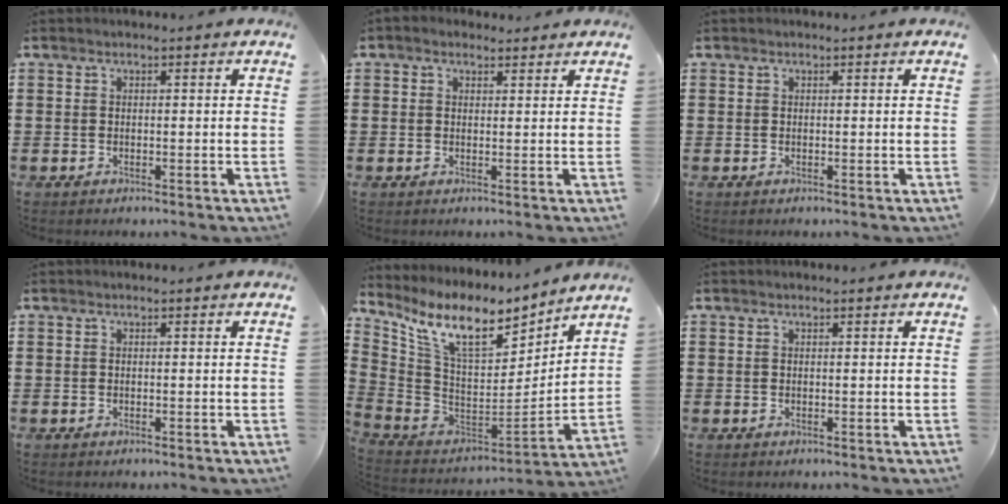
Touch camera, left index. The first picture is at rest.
{"total": 1.4, "force": [1.0, 0.9, 0.3], "torque": [-0.009, 0.006, 0.020]}
{"total": 0.0}
{"total": 0.0}
{"total": 11.2, "force": [7.7, 3.4, 7.4], "torque": [-0.174, -0.045, 0.134]}
{"total": 0.0}